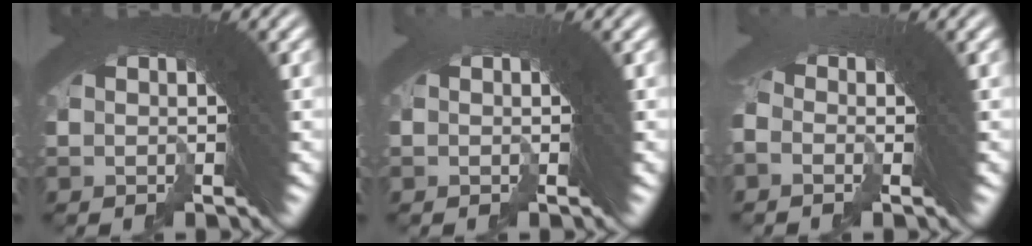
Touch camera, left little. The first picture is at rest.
{"total": 0.5, "force": [-0.1, -0.4, -0.3], "torque": [0.014, 0.012, -0.006]}
{"total": 1.1, "force": [-1.0, 0.5, 0.1], "torque": [0.004, 0.013, -0.027]}